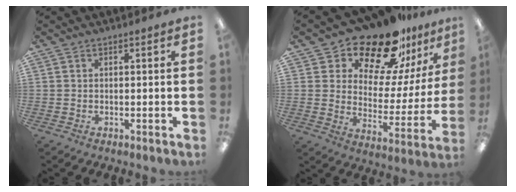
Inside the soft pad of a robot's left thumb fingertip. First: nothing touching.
{"total": 19.9, "force": [16.9, 7.1, 7.8], "torque": [-0.142, -0.129, 0.293]}